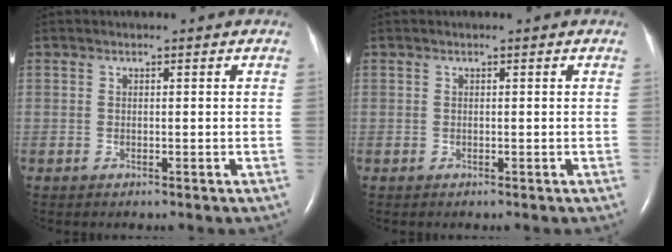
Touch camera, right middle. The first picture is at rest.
{"total": 0.0}